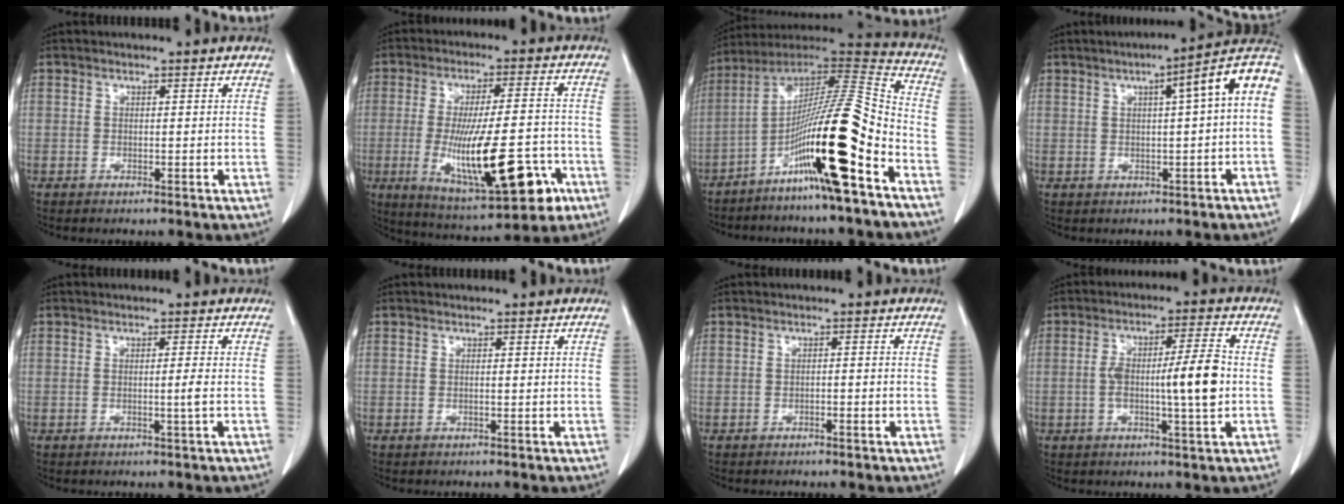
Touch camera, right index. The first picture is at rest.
{"total": 18.1, "force": [-5.7, 4.1, 16.7], "torque": [-0.277, -0.012, -0.073]}
{"total": 19.6, "force": [-9.4, 0.0, 17.2], "torque": [-0.308, -0.012, -0.172]}
{"total": 9.6, "force": [2.5, 0.1, 9.3], "torque": [-0.118, 0.028, 0.022]}
{"total": 1.7, "force": [-0.4, -0.5, 1.5], "torque": [-0.024, -0.002, -0.008]}
{"total": 0.0}
{"total": 1.0, "force": [-0.5, 0.0, 0.9], "torque": [-0.014, 0.006, -0.007]}
{"total": 9.3, "force": [-1.0, 0.6, 9.2], "torque": [-0.155, 0.011, -0.019]}